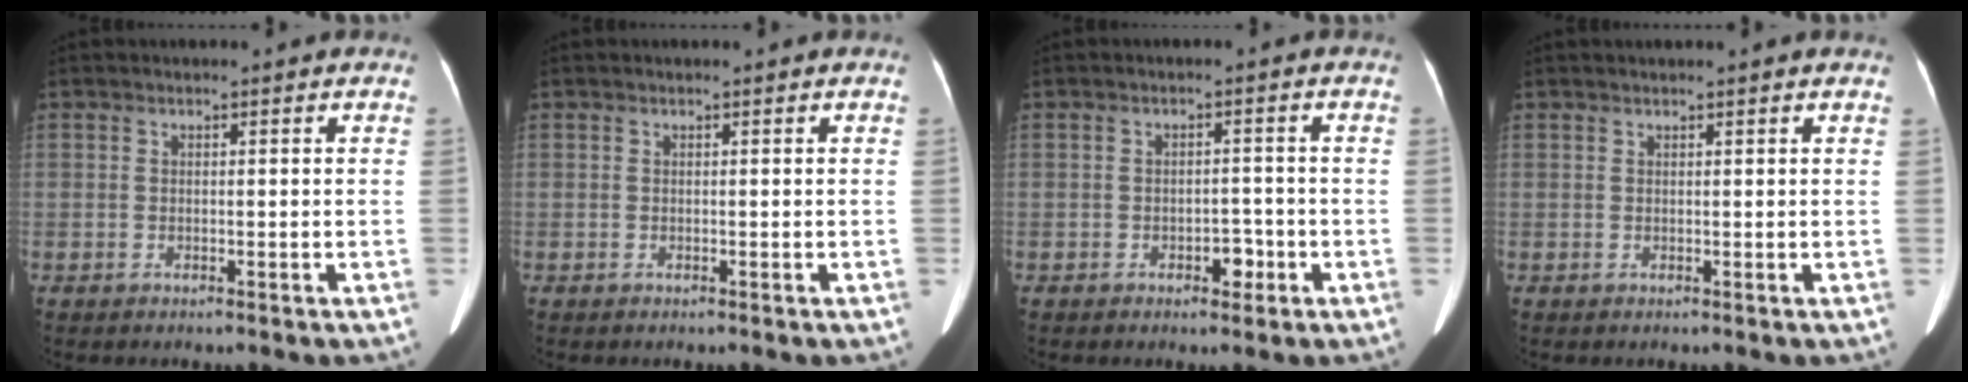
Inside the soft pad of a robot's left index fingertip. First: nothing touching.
{"total": 0.0}
{"total": 2.5, "force": [-1.2, 1.5, 1.6], "torque": [-0.019, 0.005, -0.014]}
{"total": 1.7, "force": [1.6, -0.2, 0.7], "torque": [-0.015, 0.022, 0.025]}